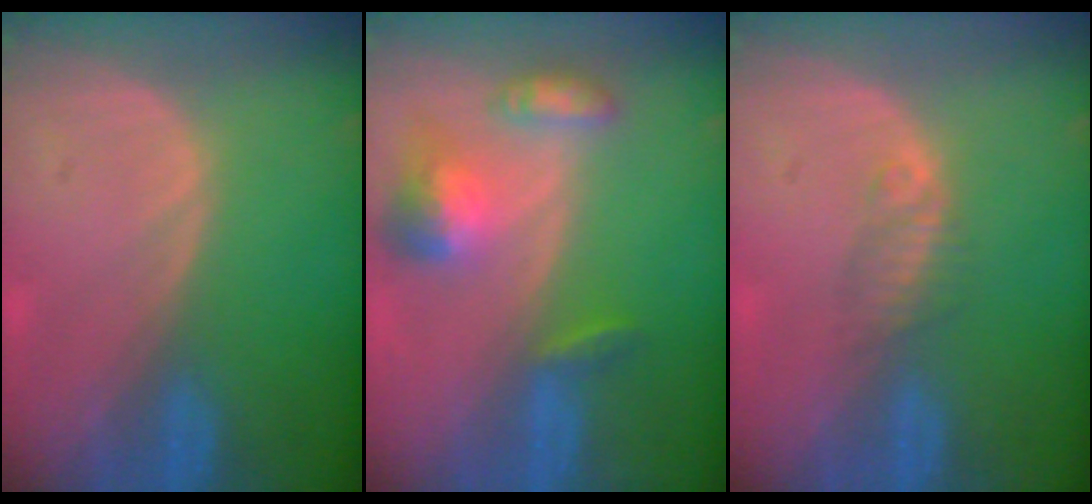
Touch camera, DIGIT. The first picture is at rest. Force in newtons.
{"total": 7.0, "press": 6.5, "slide": 2.6}
{"total": 2.2, "press": 1.9, "slide": 1.0}